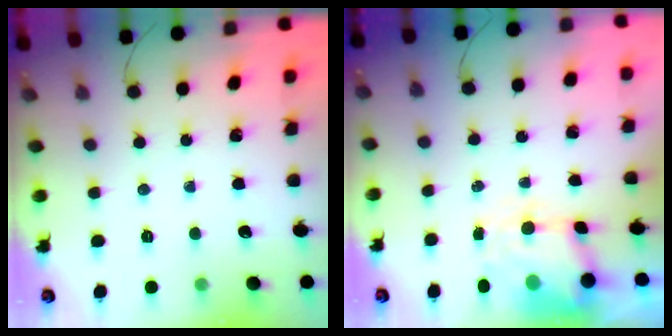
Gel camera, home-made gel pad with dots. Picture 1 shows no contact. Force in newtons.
{"total": 6.3, "press": 6.2, "slide": 1.0}